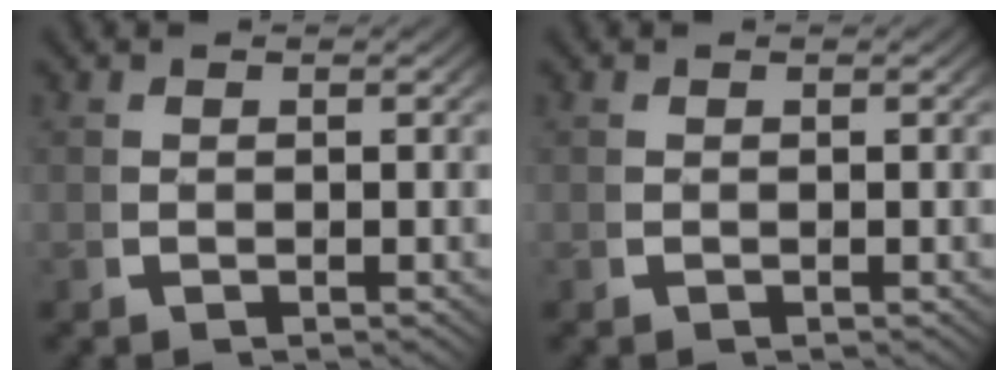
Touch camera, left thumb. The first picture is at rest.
{"total": 0.0}